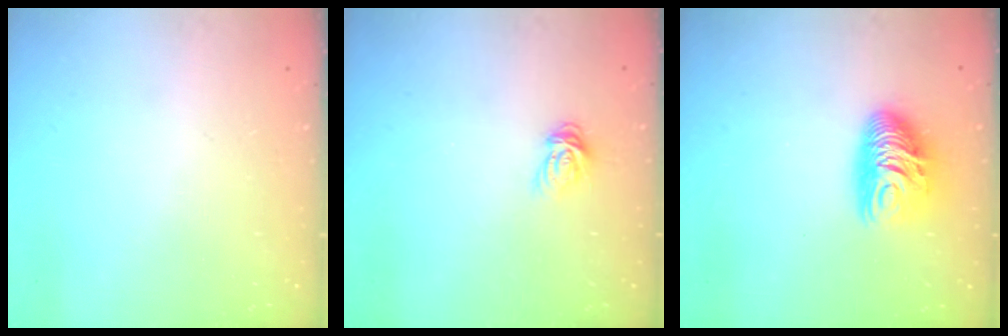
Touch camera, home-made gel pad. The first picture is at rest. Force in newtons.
{"total": 5.9, "press": 5.8, "slide": 0.9}
{"total": 10.5, "press": 10.5, "slide": 0.8}